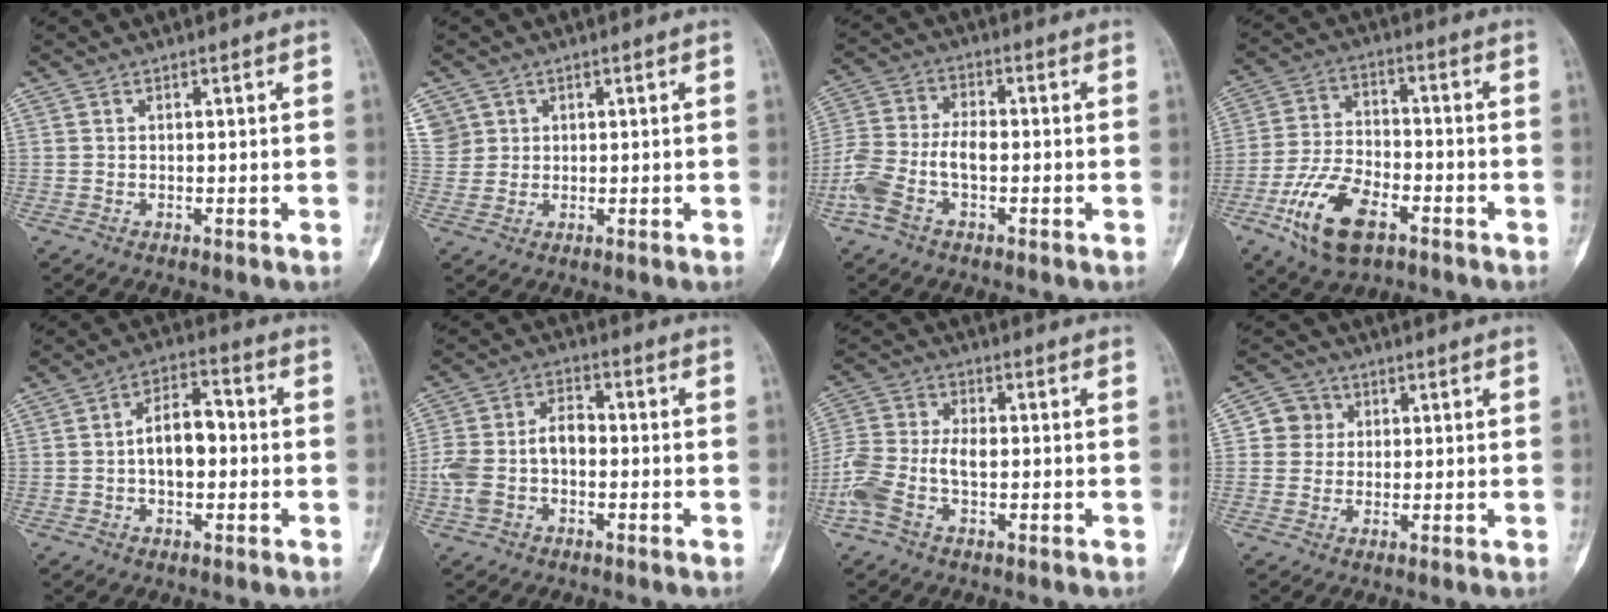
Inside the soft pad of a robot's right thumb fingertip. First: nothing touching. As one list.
[{"total": 4.2, "force": [2.1, 3.6, 0.4], "torque": [0.016, -0.004, 0.042]}, {"total": 9.5, "force": [-2.7, 5.1, 7.6], "torque": [-0.175, 0.026, -0.057]}, {"total": 13.3, "force": [-6.3, 6.9, 9.4], "torque": [-0.173, 0.021, -0.116]}, {"total": 8.4, "force": [-0.4, 4.9, 6.8], "torque": [-0.097, 0.028, -0.015]}, {"total": 9.5, "force": [-1.5, 6.2, 7.0], "torque": [-0.143, 0.037, -0.034]}, {"total": 9.3, "force": [-1.9, 5.2, 7.5], "torque": [-0.180, 0.026, -0.042]}, {"total": 4.7, "force": [1.1, 4.5, 0.8], "torque": [0.018, 0.004, 0.012]}]